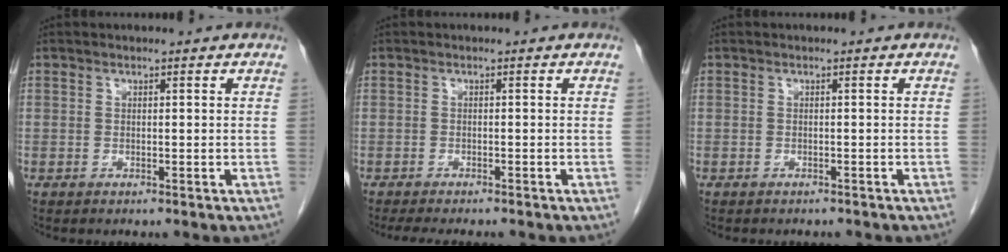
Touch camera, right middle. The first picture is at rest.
{"total": 6.8, "force": [-5.8, 1.3, 3.2], "torque": [-0.042, -0.011, -0.083]}
{"total": 2.8, "force": [-2.5, 0.9, 0.8], "torque": [-0.016, -0.005, -0.029]}